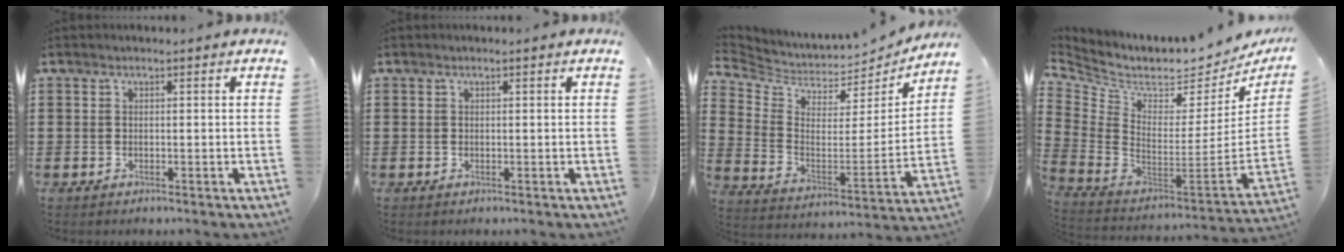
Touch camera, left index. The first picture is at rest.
{"total": 0.0}
{"total": 4.5, "force": [4.1, 1.5, 0.9], "torque": [-0.047, -0.048, 0.067]}
{"total": 4.4, "force": [4.0, 1.3, 1.3], "torque": [-0.060, -0.058, 0.062]}